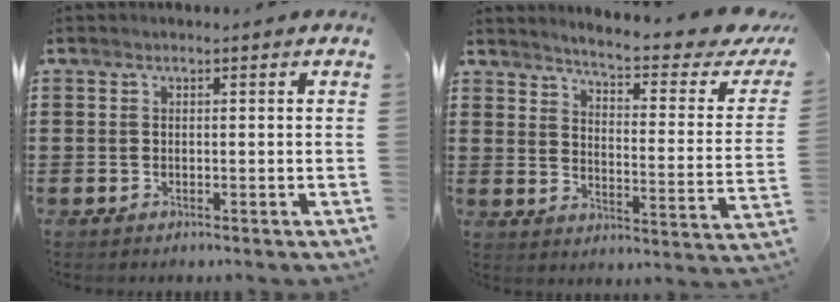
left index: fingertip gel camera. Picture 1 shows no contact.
{"total": 4.3, "force": [3.6, -0.8, 2.2], "torque": [-0.054, -0.039, 0.051]}